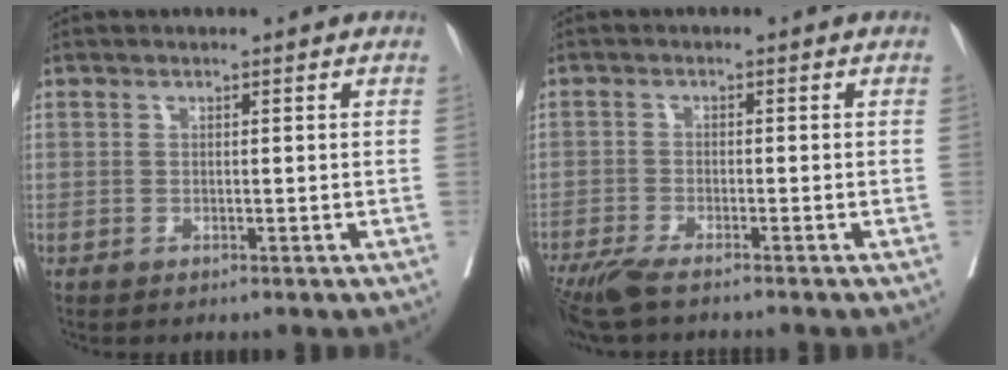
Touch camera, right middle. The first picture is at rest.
{"total": 6.3, "force": [-5.2, 0.4, 3.6], "torque": [-0.057, -0.016, -0.093]}